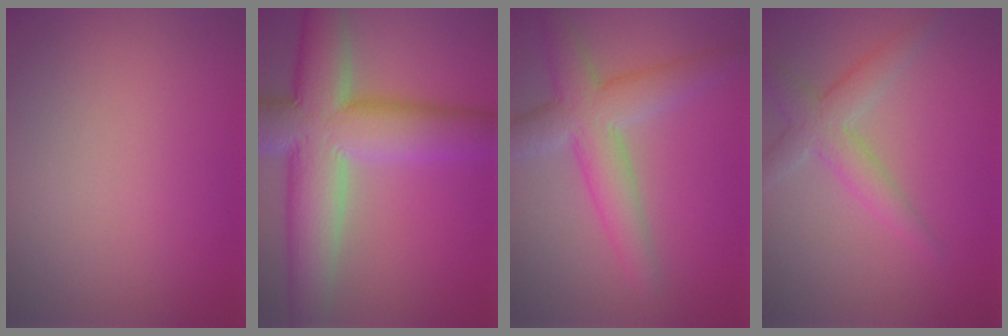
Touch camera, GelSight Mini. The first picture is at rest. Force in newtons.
{"total": 12.0, "press": 12.0, "slide": 1.1}
{"total": 5.6, "press": 5.6, "slide": 0.2}
{"total": 3.4, "press": 3.4, "slide": 0.2}